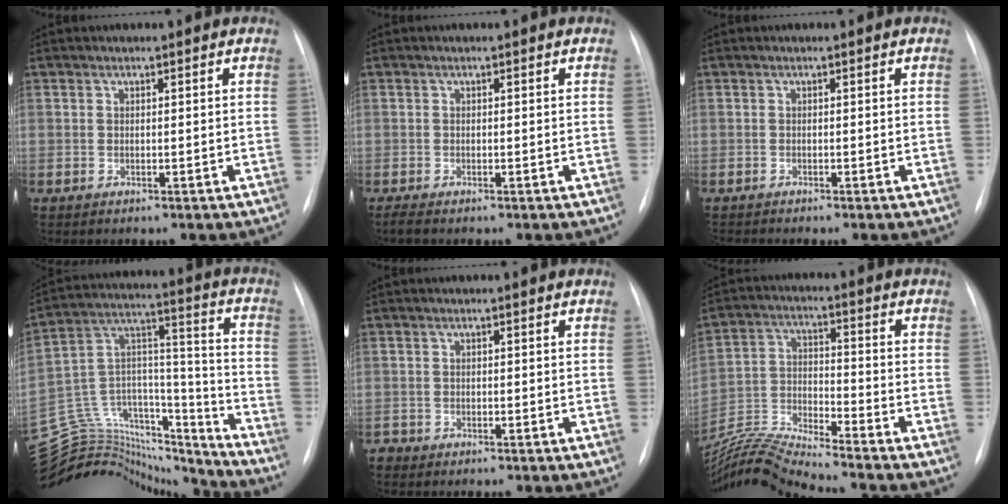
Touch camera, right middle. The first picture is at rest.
{"total": 0.8, "force": [-0.7, -0.1, 0.4], "torque": [-0.014, -0.004, -0.015]}
{"total": 1.2, "force": [-1.0, -0.4, 0.4], "torque": [-0.005, -0.001, -0.014]}
{"total": 27.5, "force": [-25.7, 7.2, 6.4], "torque": [-0.162, 0.037, -0.403]}
{"total": 1.0, "force": [-0.9, 0.4, -0.1], "torque": [0.001, 0.001, -0.018]}
{"total": 11.6, "force": [-11.0, -2.1, 2.7], "torque": [-0.059, -0.005, -0.213]}